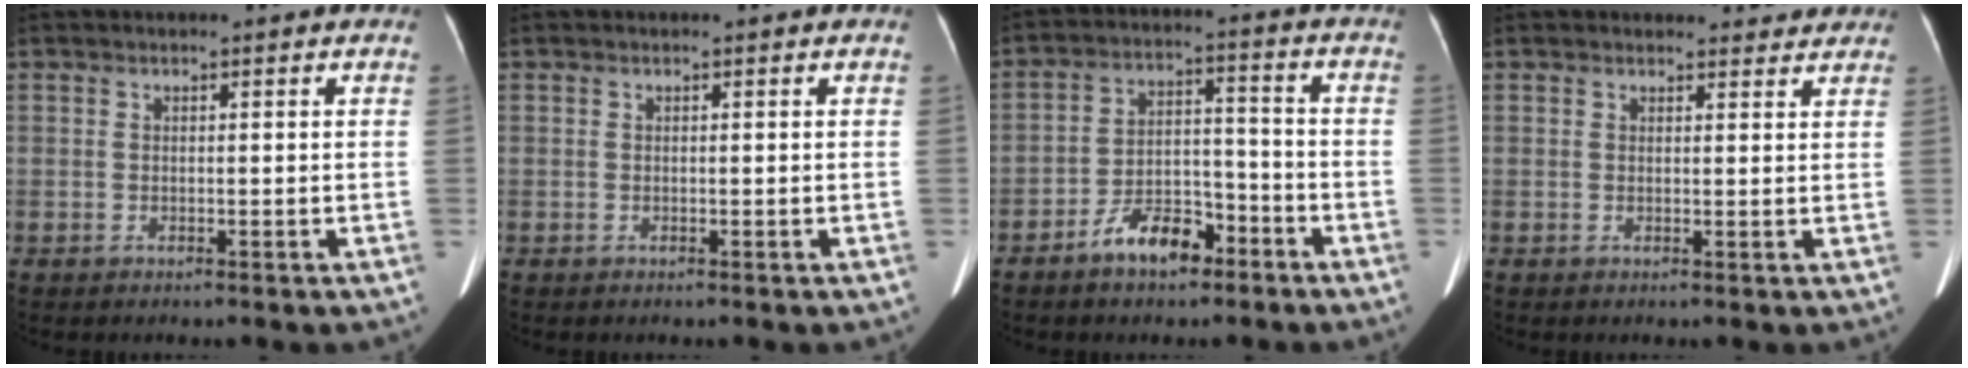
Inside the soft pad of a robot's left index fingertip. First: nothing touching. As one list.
[{"total": 0.0}, {"total": 7.9, "force": [-5.5, 3.4, 4.7], "torque": [-0.089, 0.016, -0.094]}, {"total": 4.0, "force": [3.7, 1.4, 0.2], "torque": [0.006, 0.003, 0.031]}]